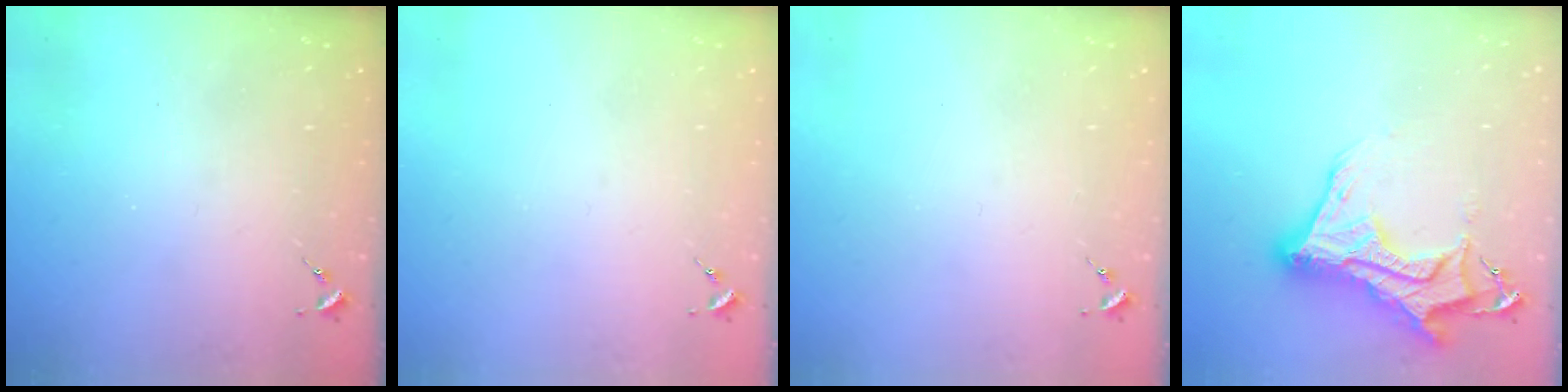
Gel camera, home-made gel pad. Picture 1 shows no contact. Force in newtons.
{"total": 0.0}
{"total": 0.0}
{"total": 18.2, "press": 18.1, "slide": 1.6}